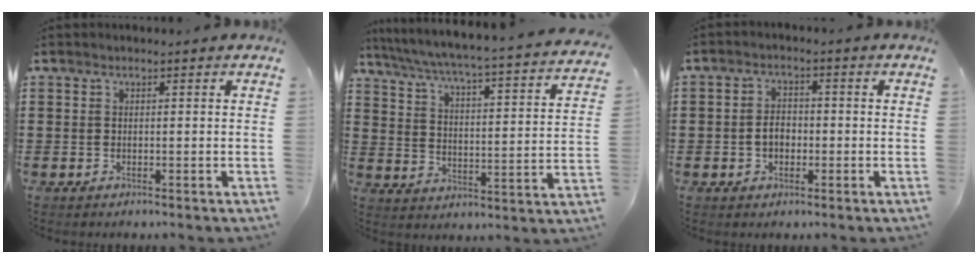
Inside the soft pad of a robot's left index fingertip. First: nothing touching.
{"total": 3.8, "force": [3.3, -0.7, 1.7], "torque": [-0.055, -0.043, 0.042]}
{"total": 3.1, "force": [-0.7, 2.1, 2.1], "torque": [-0.042, 0.004, -0.015]}